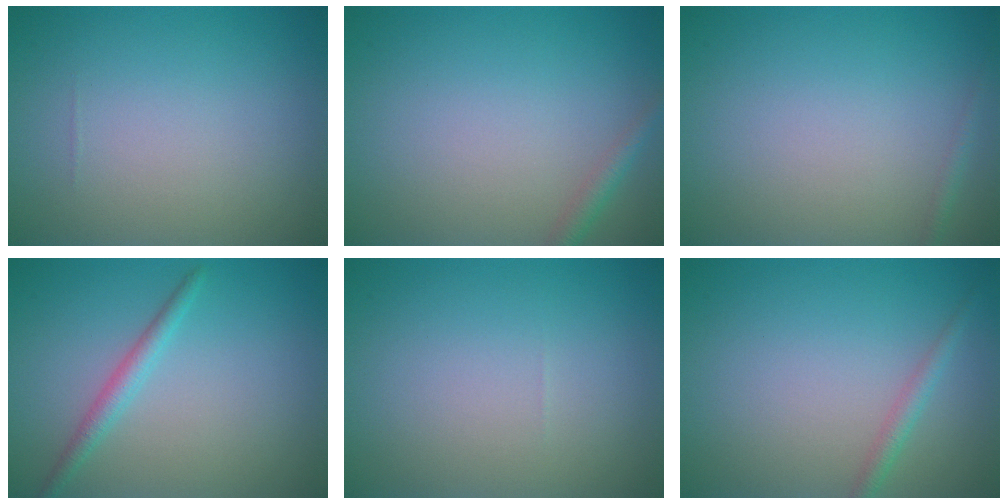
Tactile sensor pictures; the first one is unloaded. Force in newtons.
{"total": 1.4, "press": 1.4, "slide": 0.1}
{"total": 0.8, "press": 0.8, "slide": 0.0}
{"total": 1.8, "press": 1.8, "slide": 0.1}
{"total": 0.0}
{"total": 1.4, "press": 1.4, "slide": 0.0}